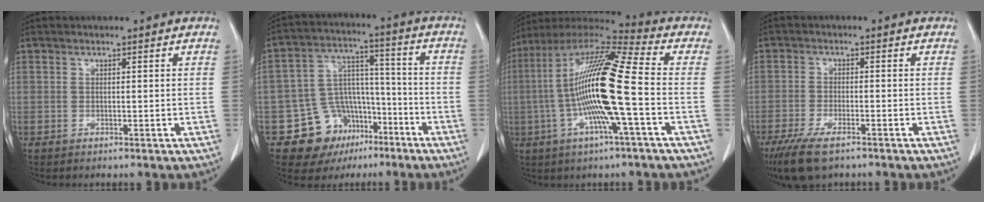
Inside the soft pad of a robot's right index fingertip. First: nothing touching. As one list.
[{"total": 12.3, "force": [-6.7, 9.4, 4.4], "torque": [-0.065, 0.052, -0.094]}, {"total": 18.4, "force": [-2.3, 0.7, 18.2], "torque": [-0.353, 0.004, -0.053]}, {"total": 8.0, "force": [-5.7, 2.2, 5.2], "torque": [-0.095, -0.018, -0.095]}]